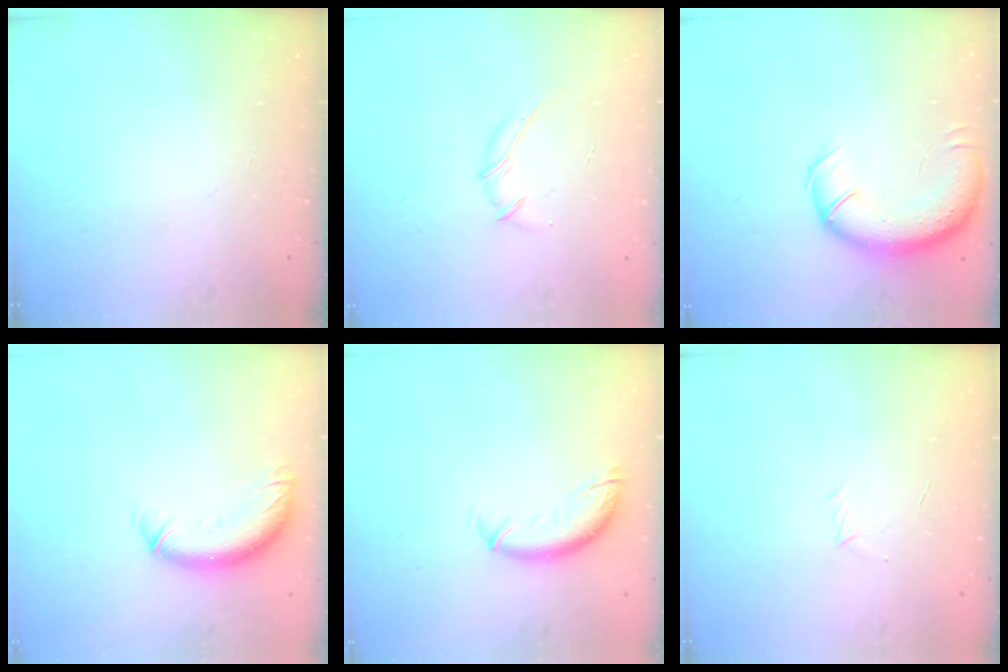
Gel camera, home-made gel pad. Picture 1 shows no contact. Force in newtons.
{"total": 6.1, "press": 6.0, "slide": 1.1}
{"total": 13.8, "press": 13.3, "slide": 3.7}
{"total": 11.5, "press": 11.2, "slide": 2.6}
{"total": 9.9, "press": 9.8, "slide": 1.4}
{"total": 2.9, "press": 2.8, "slide": 0.7}